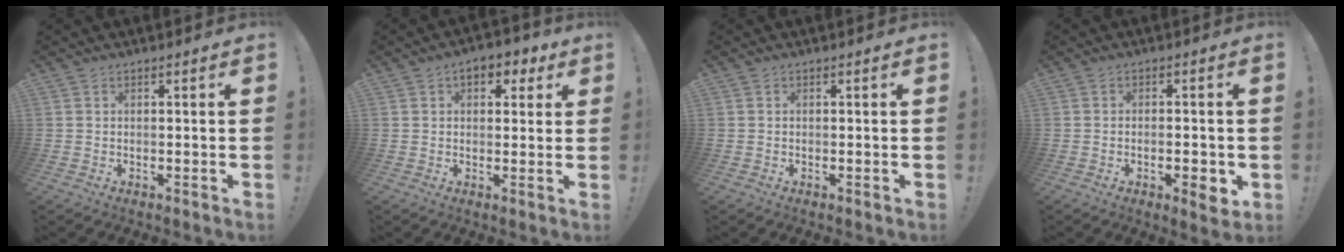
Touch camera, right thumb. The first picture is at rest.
{"total": 6.1, "force": [2.6, 3.9, 3.8], "torque": [-0.040, -0.004, 0.041]}
{"total": 0.0}
{"total": 5.0, "force": [-1.7, 1.9, 4.2], "torque": [-0.051, 0.002, -0.026]}